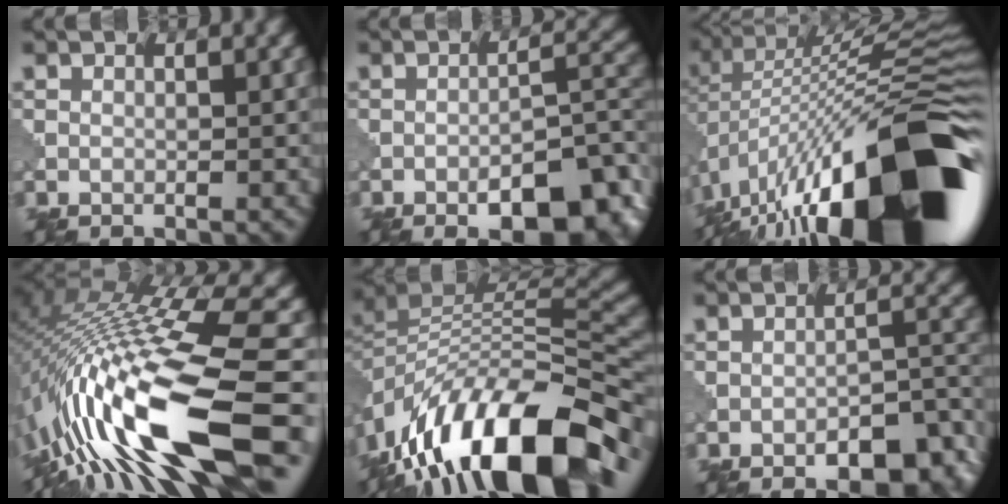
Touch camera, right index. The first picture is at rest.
{"total": 8.9, "force": [-5.0, 3.2, 6.6], "torque": [-0.082, 0.008, -0.071]}
{"total": 19.6, "force": [-8.9, 6.6, 16.1], "torque": [-0.260, 0.027, -0.159]}
{"total": 15.6, "force": [-4.6, 3.7, 14.5], "torque": [-0.268, 0.018, -0.078]}
{"total": 15.3, "force": [-8.8, 6.9, 10.4], "torque": [-0.182, 0.020, -0.152]}
{"total": 6.6, "force": [-4.3, 2.4, 4.3], "torque": [-0.051, 0.008, -0.064]}